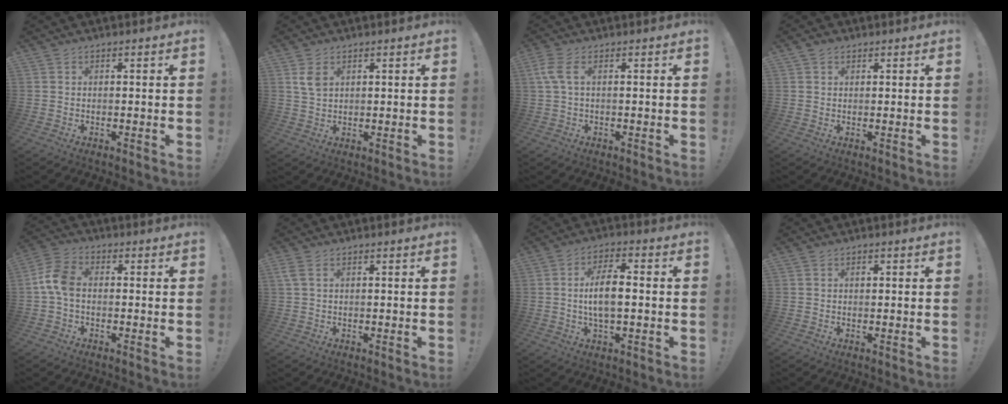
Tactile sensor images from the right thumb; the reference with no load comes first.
{"total": 4.2, "force": [1.9, 2.4, 2.8], "torque": [-0.050, -0.002, 0.036]}
{"total": 4.3, "force": [1.0, 1.3, 4.0], "torque": [-0.089, 0.000, 0.020]}
{"total": 1.5, "force": [1.0, 1.0, 0.4], "torque": [-0.009, 0.002, 0.019]}
{"total": 8.4, "force": [-0.3, 5.3, 6.5], "torque": [-0.141, 0.014, 0.001]}
{"total": 2.4, "force": [1.0, 0.8, 2.0], "torque": [-0.047, 0.003, 0.022]}
{"total": 9.3, "force": [-0.4, 3.8, 8.5], "torque": [-0.160, 0.004, -0.012]}
{"total": 0.6, "force": [0.2, 0.5, 0.3], "torque": [-0.006, 0.002, 0.003]}